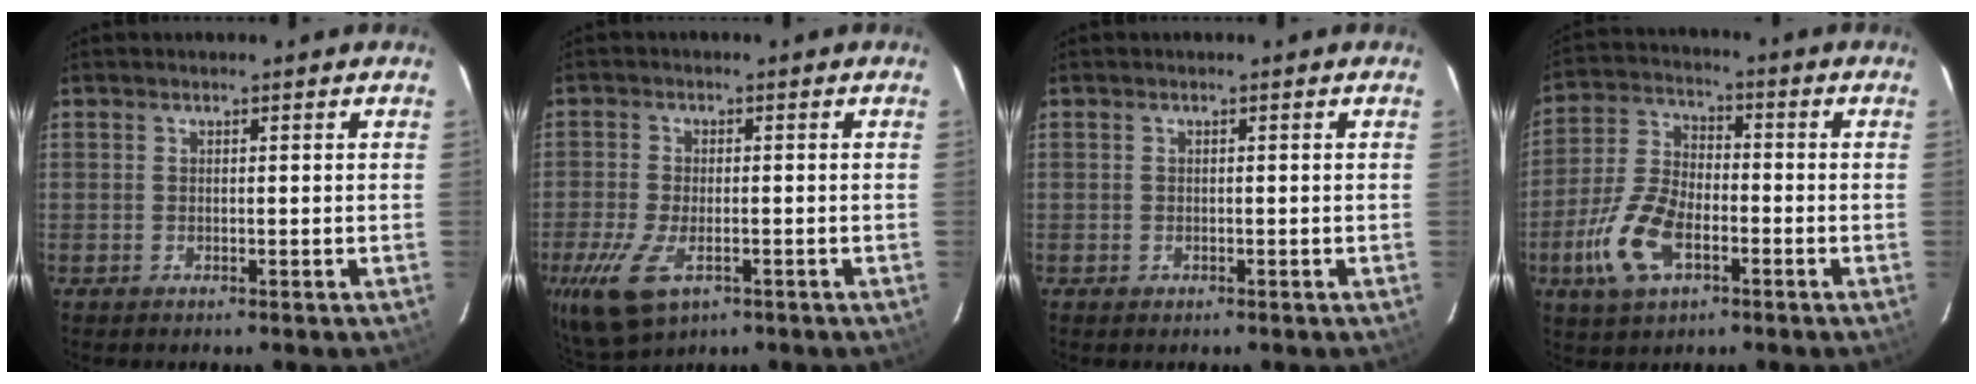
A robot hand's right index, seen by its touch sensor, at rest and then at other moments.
{"total": 10.8, "force": [-4.9, 5.5, 7.9], "torque": [-0.184, -0.033, -0.085]}
{"total": 0.7, "force": [-0.3, 0.6, 0.1], "torque": [0.001, 0.000, -0.003]}
{"total": 12.4, "force": [-5.1, 6.4, 9.4], "torque": [-0.211, 0.001, -0.095]}